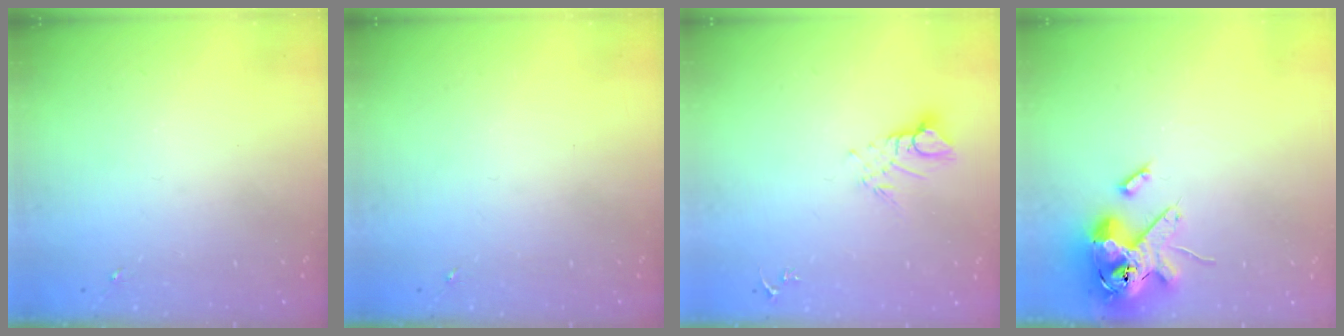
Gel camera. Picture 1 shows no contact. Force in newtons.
{"total": 0.0}
{"total": 6.2, "press": 6.2, "slide": 0.5}
{"total": 15.4, "press": 15.1, "slide": 2.9}